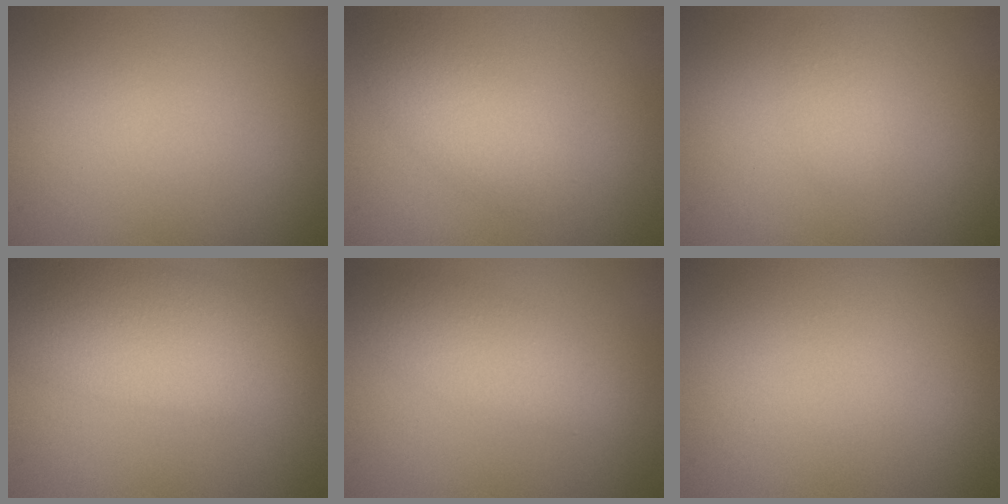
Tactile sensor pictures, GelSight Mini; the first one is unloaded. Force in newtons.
{"total": 2.8, "press": 2.8, "slide": 0.2}
{"total": 1.0, "press": 1.0, "slide": 0.1}
{"total": 7.3, "press": 7.3, "slide": 0.5}
{"total": 3.3, "press": 3.3, "slide": 0.2}
{"total": 0.0}